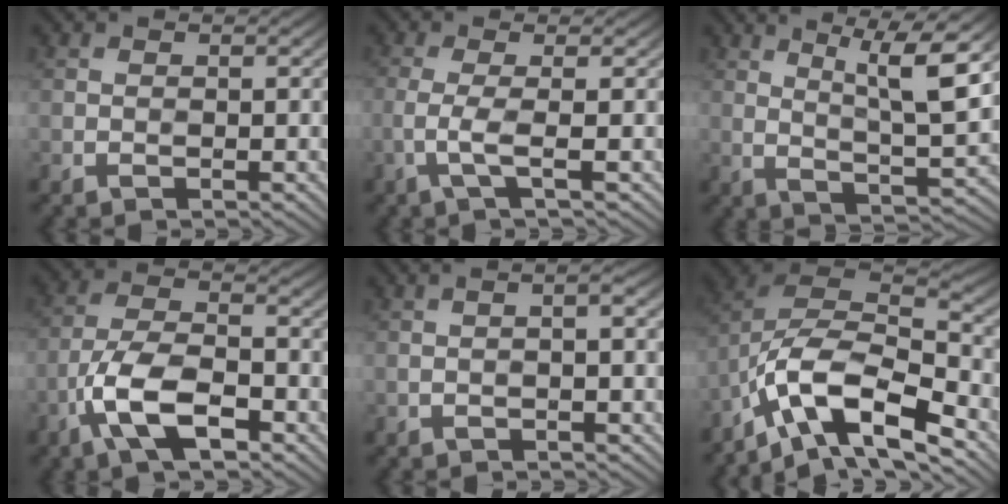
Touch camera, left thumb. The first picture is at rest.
{"total": 2.6, "force": [-0.1, 0.4, 2.6], "torque": [-0.047, 0.008, -0.022]}
{"total": 7.8, "force": [4.3, 0.7, 6.4], "torque": [-0.117, 0.005, 0.086]}
{"total": 9.1, "force": [-4.3, 3.9, 7.0], "torque": [-0.145, 0.000, -0.088]}
{"total": 2.7, "force": [-0.5, 0.2, 2.7], "torque": [-0.034, 0.010, -0.015]}
{"total": 13.1, "force": [-7.5, 5.5, 9.2], "torque": [-0.212, 0.000, -0.131]}